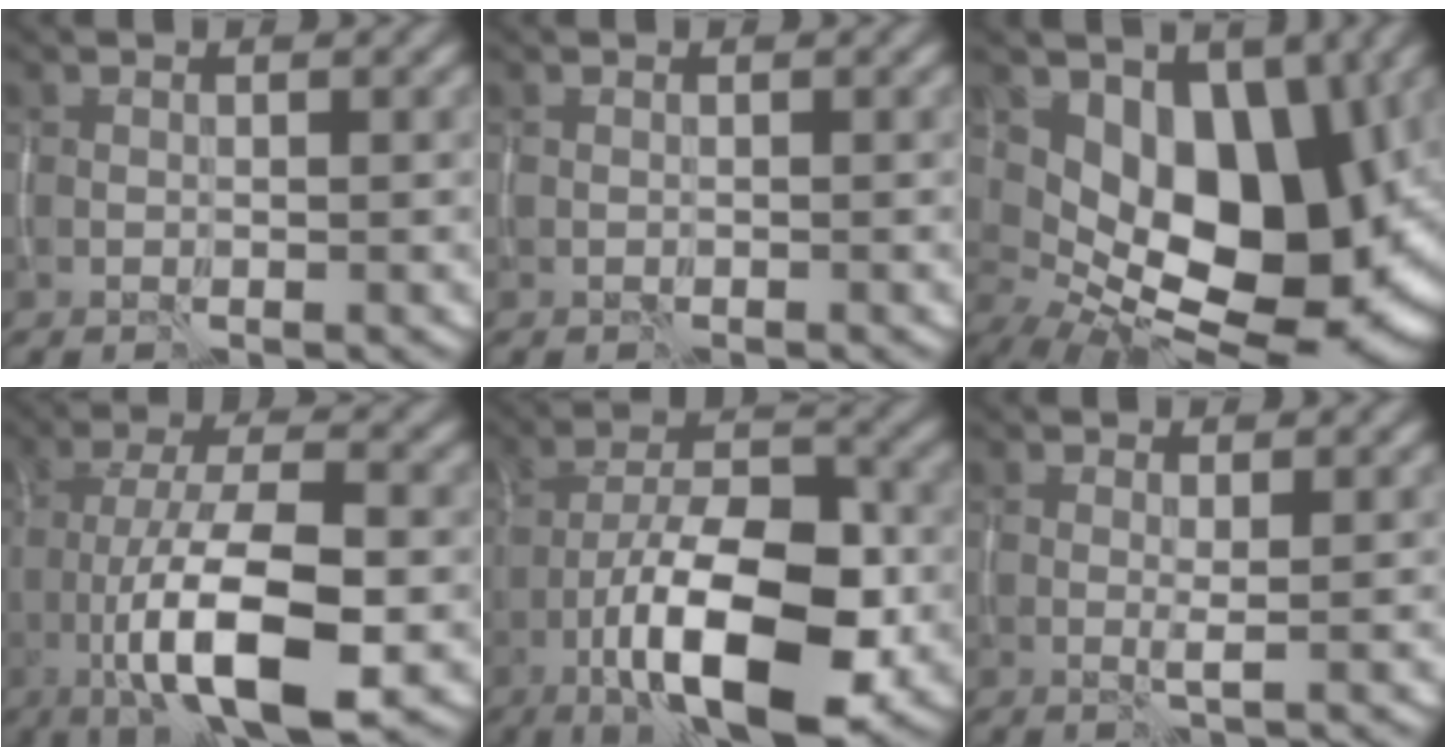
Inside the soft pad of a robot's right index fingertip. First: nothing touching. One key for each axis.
{"total": 0.0}
{"total": 13.0, "fx": 2.3, "fy": 7.8, "fz": 10.1, "tx": -0.136, "ty": -0.025, "tz": 0.045}
{"total": 10.6, "fx": -3.5, "fy": 3.2, "fz": 9.5, "tx": -0.159, "ty": 0.002, "tz": -0.063}
{"total": 12.4, "fx": -5.2, "fy": 4.6, "fz": 10.2, "tx": -0.171, "ty": 0.004, "tz": -0.091}
{"total": 0.8, "fx": 0.2, "fy": -0.1, "fz": 0.8, "tx": -0.017, "ty": -0.003, "tz": 0.002}